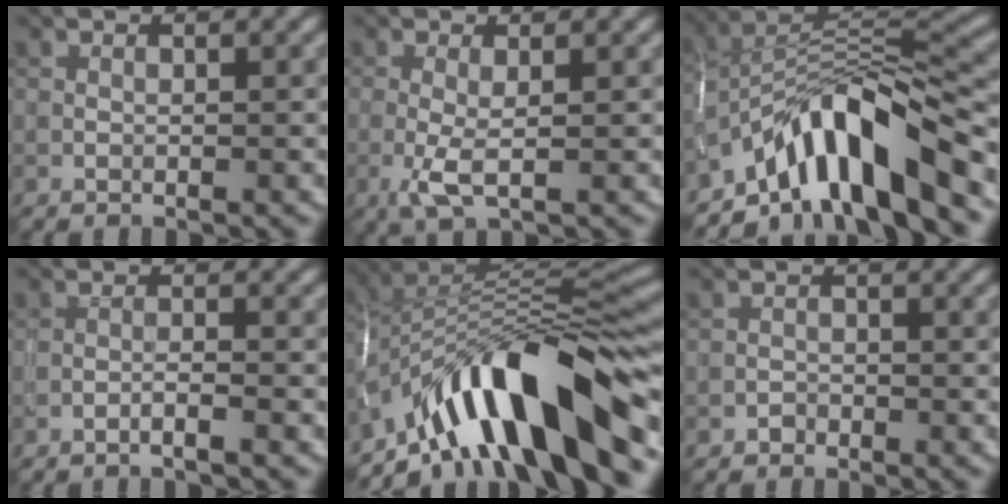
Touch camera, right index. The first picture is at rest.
{"total": 2.5, "force": [-0.4, 0.5, 2.4], "torque": [-0.058, -0.005, -0.009]}
{"total": 9.8, "force": [-5.9, 2.9, 7.2], "torque": [-0.097, 0.016, -0.106]}
{"total": 1.4, "force": [-0.9, 0.0, 1.0], "torque": [-0.018, 0.008, -0.024]}
{"total": 12.4, "force": [-6.8, 3.8, 9.6], "torque": [-0.136, 0.016, -0.119]}
{"total": 0.7, "force": [-0.6, 0.4, 0.0], "torque": [0.005, 0.000, -0.011]}